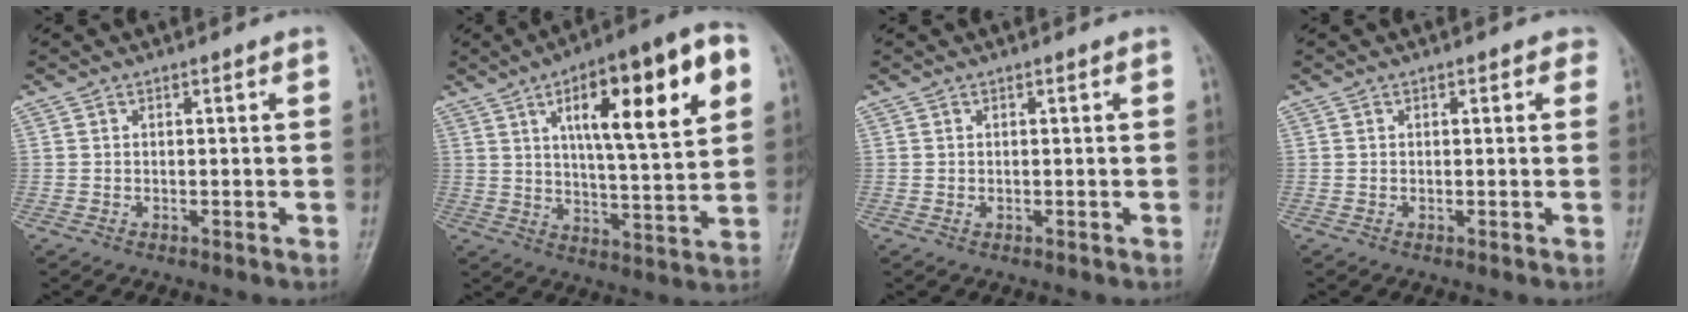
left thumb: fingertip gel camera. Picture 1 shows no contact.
{"total": 21.5, "force": [7.8, 5.8, 19.2], "torque": [-0.261, -0.007, 0.113]}
{"total": 0.5, "force": [0.1, 0.3, 0.4], "torque": [-0.004, 0.000, 0.005]}
{"total": 1.7, "force": [0.8, 1.0, 1.1], "torque": [0.002, 0.001, 0.005]}